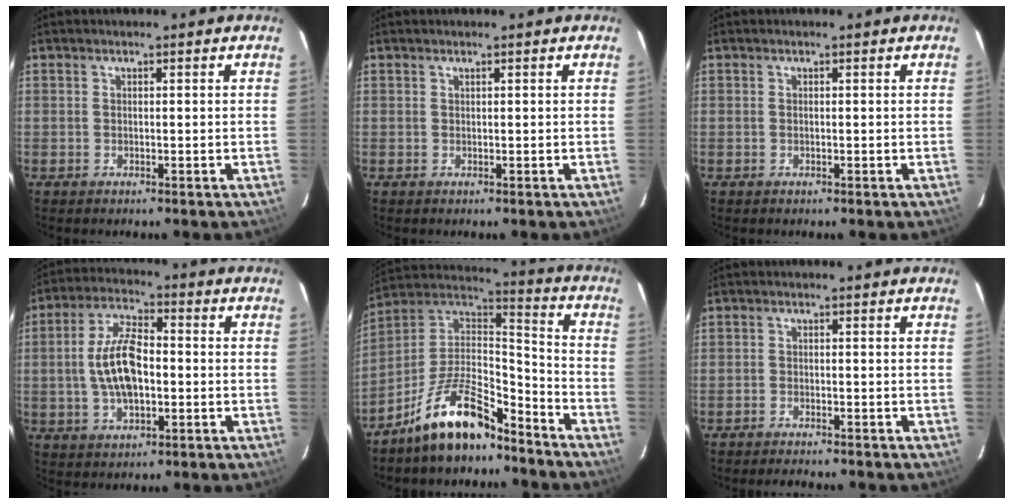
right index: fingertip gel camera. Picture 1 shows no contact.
{"total": 0.0}
{"total": 0.0}
{"total": 11.2, "force": [-1.0, 5.5, 9.7], "torque": [-0.193, 0.010, -0.015]}
{"total": 15.2, "force": [-10.8, 5.8, 9.1], "torque": [-0.189, 0.022, -0.195]}
{"total": 4.5, "force": [-4.2, 0.6, 1.6], "torque": [-0.047, -0.010, -0.066]}